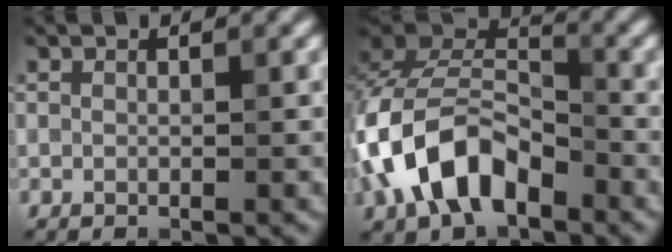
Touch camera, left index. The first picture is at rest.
{"total": 9.6, "force": [-4.3, 5.7, 6.4], "torque": [-0.134, 0.010, -0.093]}